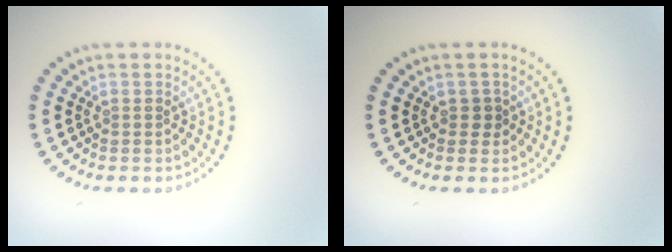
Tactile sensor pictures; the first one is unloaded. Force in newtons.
{"total": 0.9, "press": 0.8, "slide": 0.5}